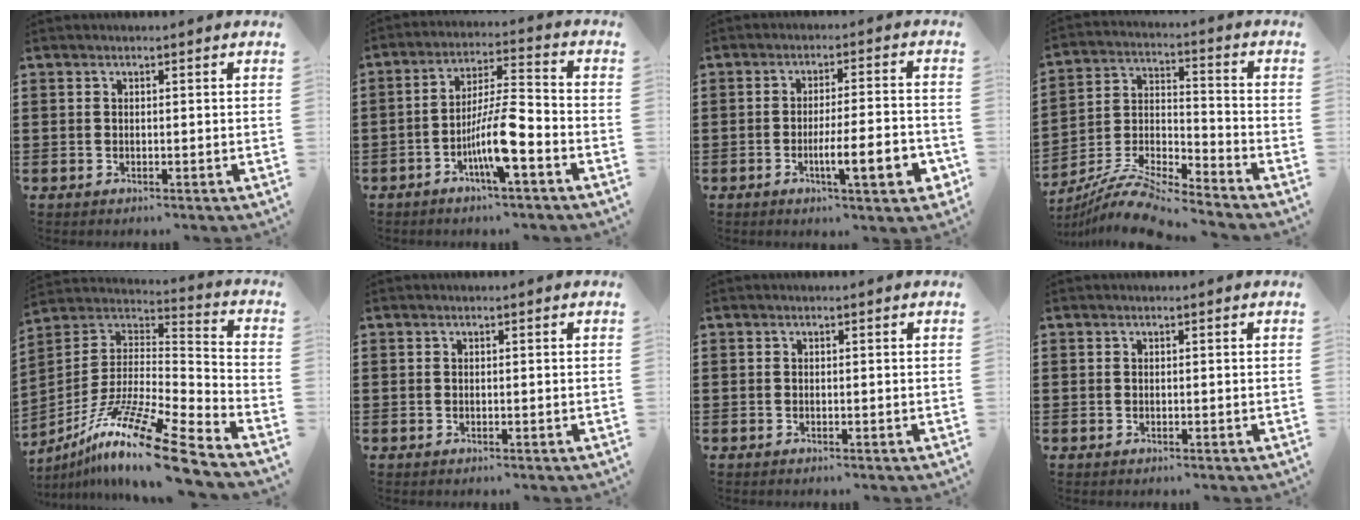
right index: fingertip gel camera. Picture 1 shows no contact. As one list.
[{"total": 9.0, "force": [-4.0, 1.5, 7.9], "torque": [-0.155, -0.003, -0.077]}, {"total": 8.7, "force": [-2.9, 1.8, 8.0], "torque": [-0.119, -0.005, -0.047]}, {"total": 10.4, "force": [-9.7, 0.5, 3.5], "torque": [-0.071, 0.013, -0.195]}, {"total": 16.2, "force": [-12.3, 0.7, 10.6], "torque": [-0.191, 0.028, -0.229]}, {"total": 0.0}, {"total": 0.0}, {"total": 0.0}]